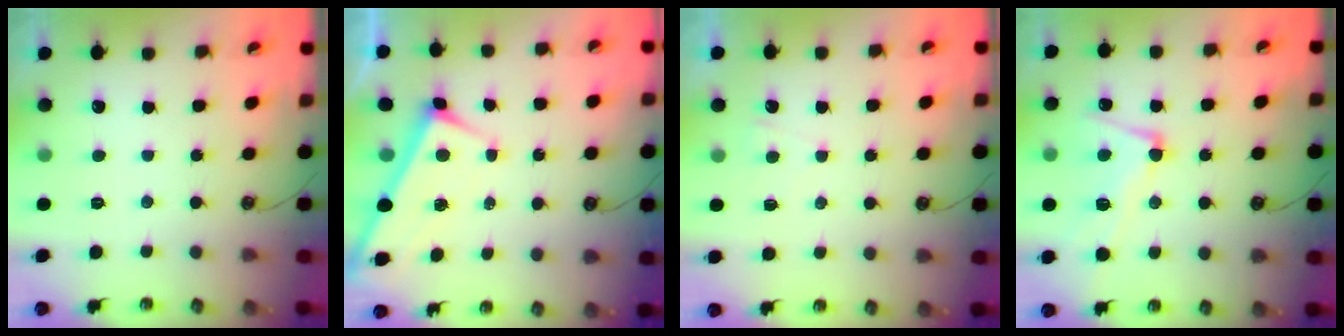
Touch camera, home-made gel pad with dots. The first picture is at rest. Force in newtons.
{"total": 2.7, "press": 2.7, "slide": 0.4}
{"total": 1.4, "press": 1.3, "slide": 0.3}
{"total": 4.7, "press": 4.6, "slide": 1.1}